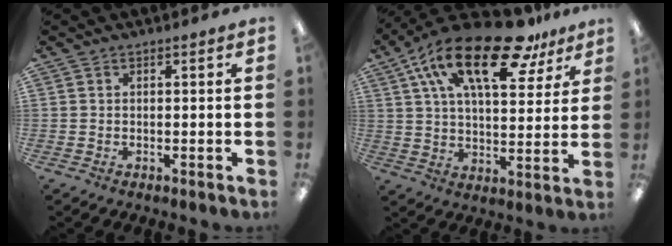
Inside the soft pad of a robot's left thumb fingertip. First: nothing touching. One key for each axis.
{"total": 22.9, "fx": 13.3, "fy": 9.4, "fz": 16.1, "tx": -0.271, "ty": -0.056, "tz": 0.220}